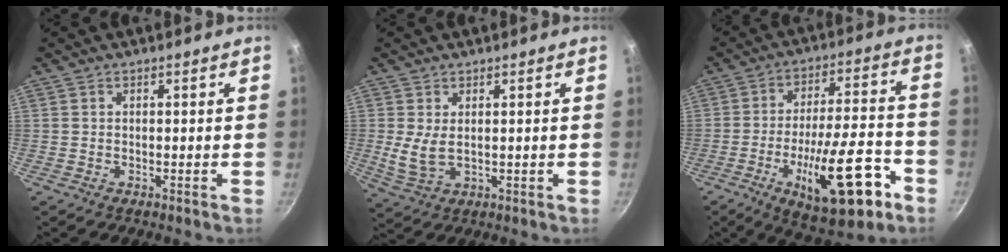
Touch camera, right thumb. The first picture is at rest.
{"total": 5.2, "force": [0.8, 2.7, 4.4], "torque": [-0.087, -0.015, 0.027]}
{"total": 20.5, "force": [-8.8, 7.2, 17.0], "torque": [-0.234, 0.047, -0.124]}